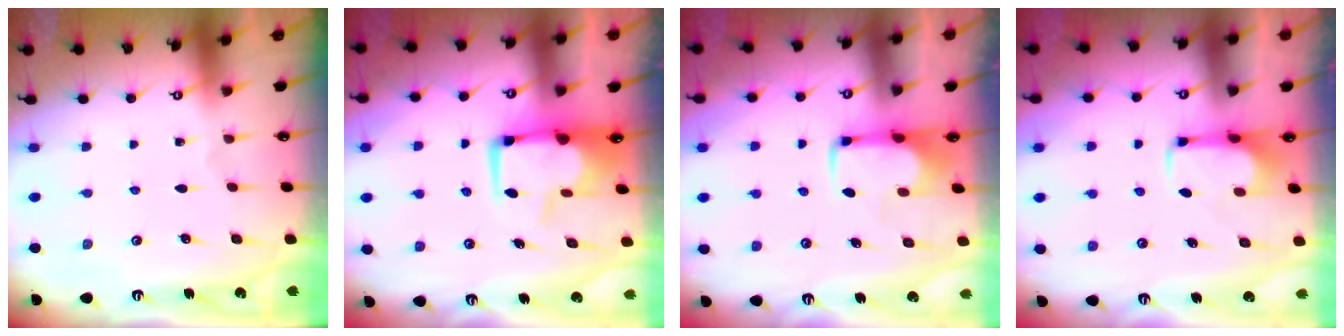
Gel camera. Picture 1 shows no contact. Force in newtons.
{"total": 3.5, "press": 3.2, "slide": 1.2}
{"total": 2.1, "press": 2.0, "slide": 0.4}
{"total": 1.9, "press": 1.8, "slide": 0.4}